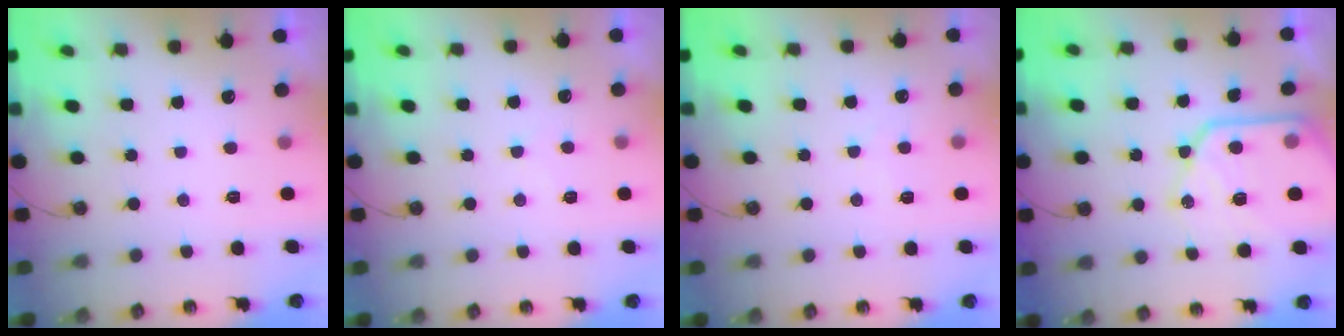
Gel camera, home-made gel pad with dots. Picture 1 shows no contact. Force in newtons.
{"total": 5.5, "press": 5.4, "slide": 0.7}
{"total": 3.2, "press": 3.1, "slide": 0.5}
{"total": 15.7, "press": 15.7, "slide": 1.3}